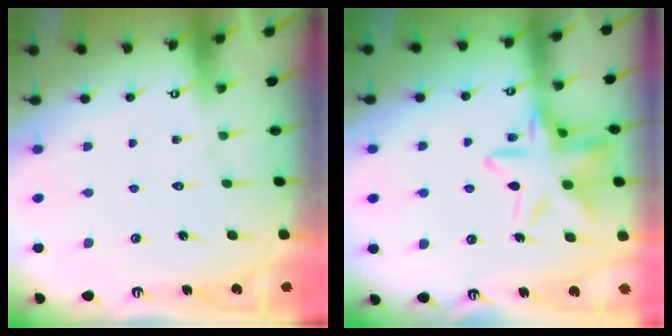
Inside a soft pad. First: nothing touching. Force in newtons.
{"total": 15.3, "press": 15.2, "slide": 1.2}